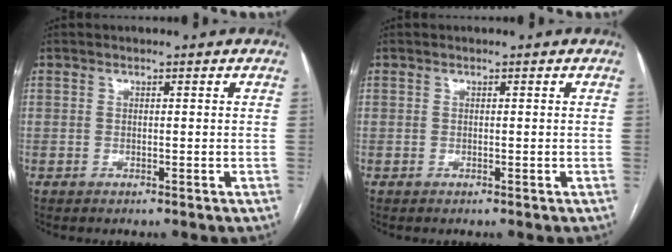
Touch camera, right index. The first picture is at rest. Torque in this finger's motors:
{"motor_torque": [0.00, 0.00, 0.00, 0.01]}